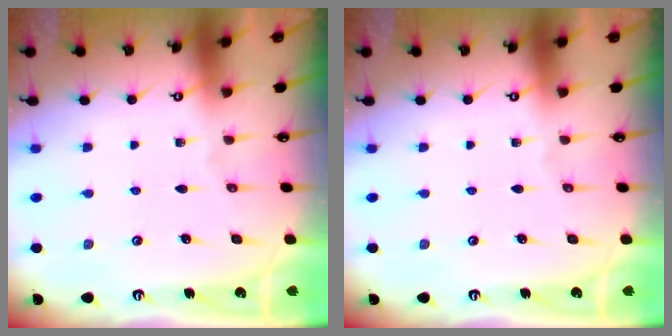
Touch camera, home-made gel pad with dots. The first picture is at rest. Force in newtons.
{"total": 0.0}